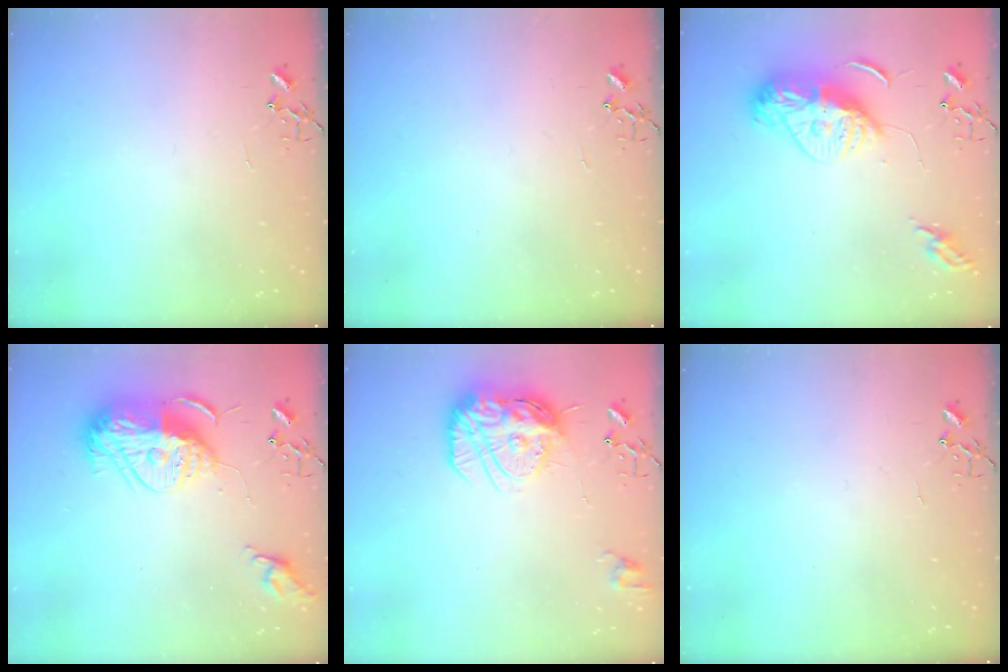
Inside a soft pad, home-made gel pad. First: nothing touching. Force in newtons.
{"total": 0.0}
{"total": 12.7, "press": 12.7, "slide": 1.2}
{"total": 17.6, "press": 17.5, "slide": 1.8}
{"total": 15.8, "press": 15.8, "slide": 1.4}
{"total": 0.0}